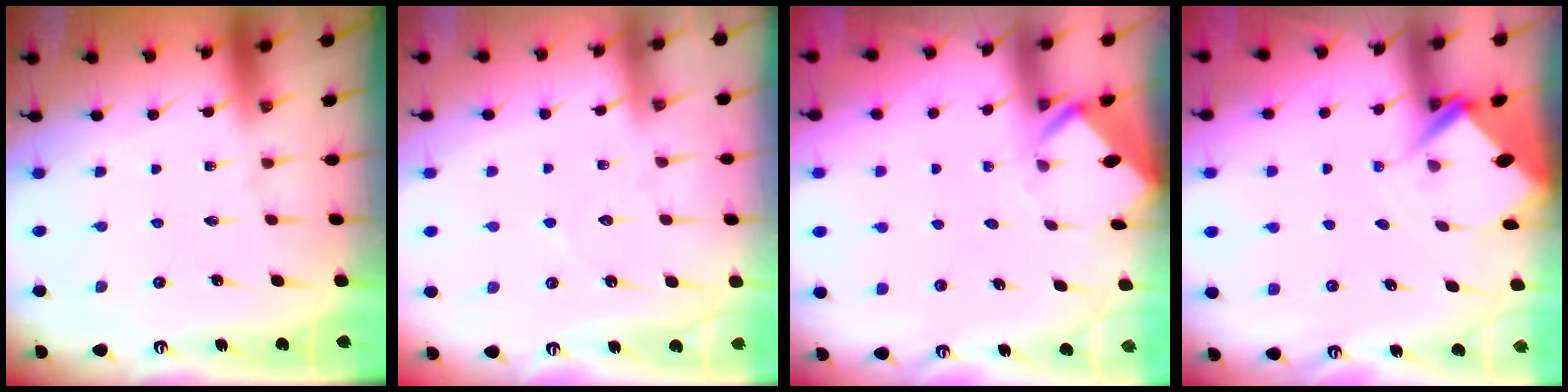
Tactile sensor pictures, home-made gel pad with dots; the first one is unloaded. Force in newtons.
{"total": 3.3, "press": 3.3, "slide": 0.4}
{"total": 3.6, "press": 3.6, "slide": 0.3}
{"total": 4.2, "press": 4.1, "slide": 0.4}